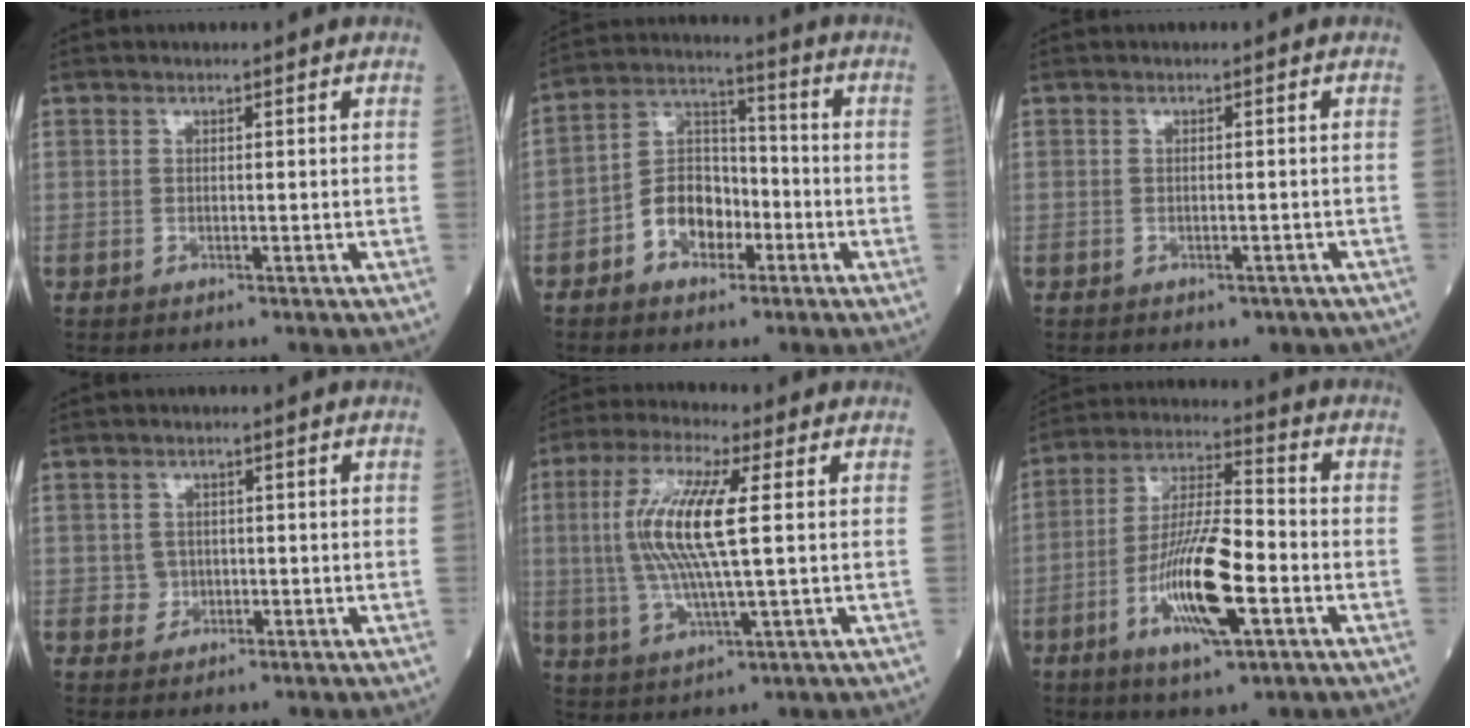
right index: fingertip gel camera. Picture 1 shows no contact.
{"total": 8.5, "force": [-3.5, 5.7, 5.3], "torque": [-0.106, 0.028, -0.064]}
{"total": 2.2, "force": [-1.7, 1.2, 0.8], "torque": [-0.005, 0.003, -0.017]}
{"total": 1.8, "force": [-0.2, 1.7, 0.2], "torque": [0.001, 0.006, -0.004]}
{"total": 11.9, "force": [1.5, 1.3, 11.7], "torque": [-0.251, 0.006, 0.027]}
{"total": 13.3, "force": [-4.6, 2.6, 12.2], "torque": [-0.235, -0.004, -0.081]}